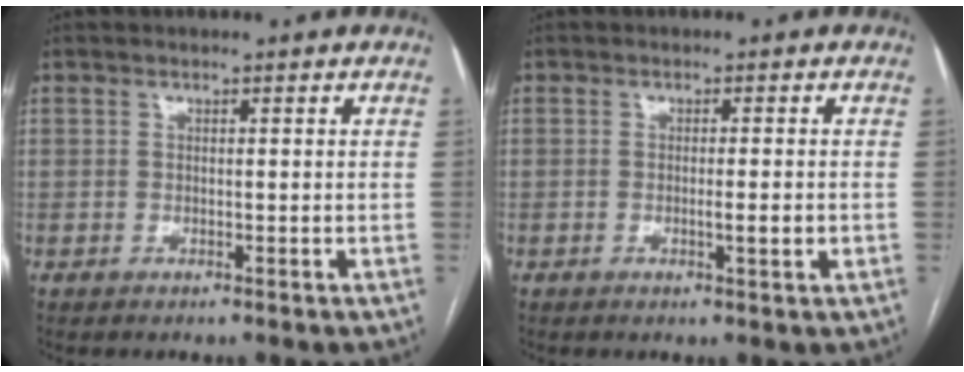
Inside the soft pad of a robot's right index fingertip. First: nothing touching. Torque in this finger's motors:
{"motor_torque": [0.44, 0.04, 0.18, 0.03]}